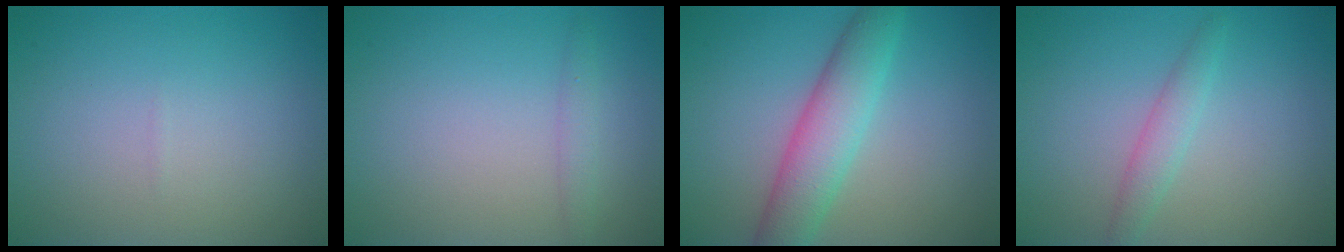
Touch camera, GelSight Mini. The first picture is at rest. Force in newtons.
{"total": 1.1, "press": 1.1, "slide": 0.1}
{"total": 5.1, "press": 5.1, "slide": 0.2}
{"total": 1.9, "press": 1.9, "slide": 0.1}